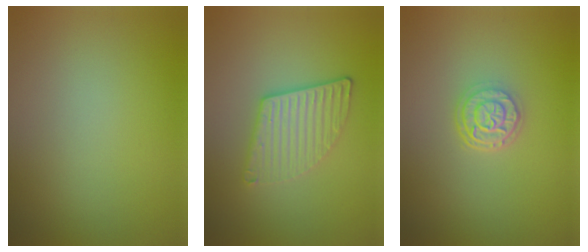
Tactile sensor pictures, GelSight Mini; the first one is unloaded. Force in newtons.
{"total": 3.4, "press": 2.9, "slide": 1.7}
{"total": 3.1, "press": 2.5, "slide": 2.0}